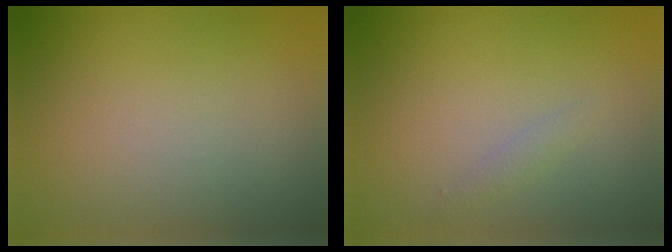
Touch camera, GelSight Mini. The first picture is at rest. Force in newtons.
{"total": 0.8, "press": 0.8, "slide": 0.1}